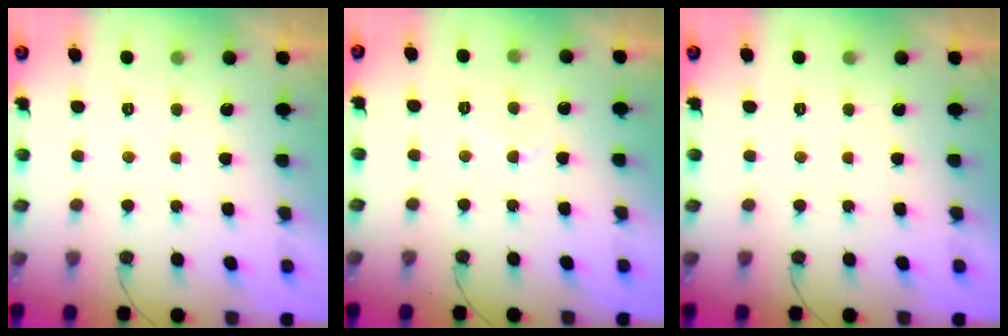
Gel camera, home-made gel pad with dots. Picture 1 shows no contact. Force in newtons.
{"total": 2.5, "press": 2.4, "slide": 0.3}
{"total": 0.0}